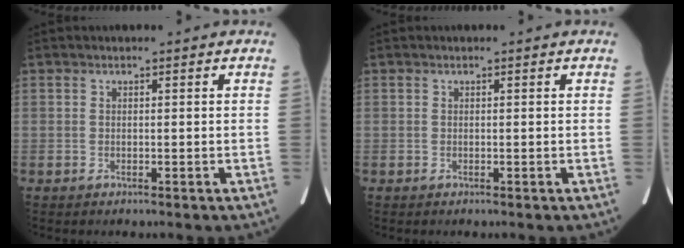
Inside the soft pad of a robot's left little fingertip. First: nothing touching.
{"total": 0.0}